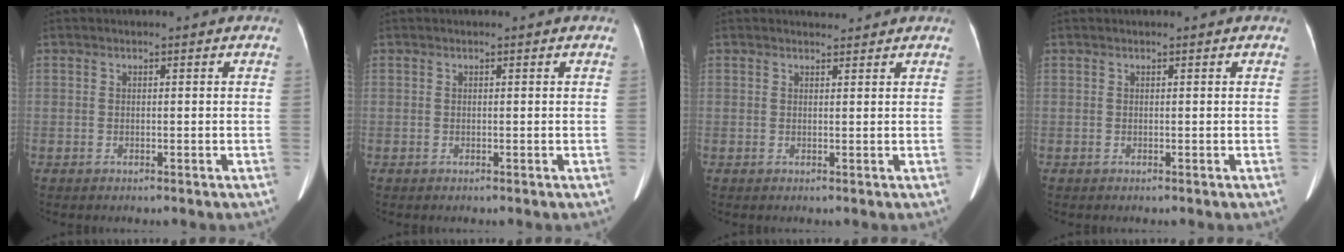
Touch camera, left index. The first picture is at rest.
{"total": 0.0}
{"total": 1.4, "force": [1.4, 0.2, -0.1], "torque": [-0.009, 0.003, 0.024]}
{"total": 0.0}